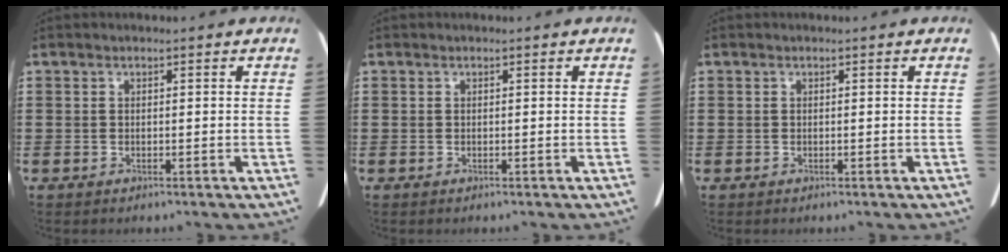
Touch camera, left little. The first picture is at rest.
{"total": 0.0}
{"total": 0.0}